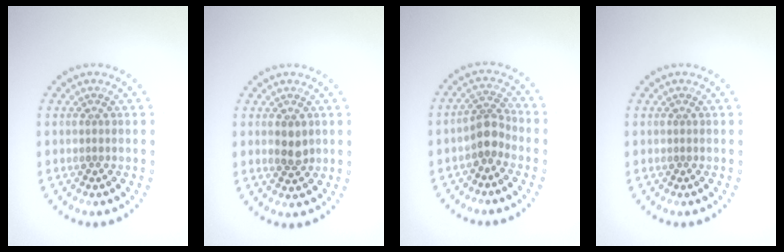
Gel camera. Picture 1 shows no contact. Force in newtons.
{"total": 1.9, "press": 1.8, "slide": 0.3}
{"total": 2.5, "press": 2.0, "slide": 1.6}
{"total": 0.0}